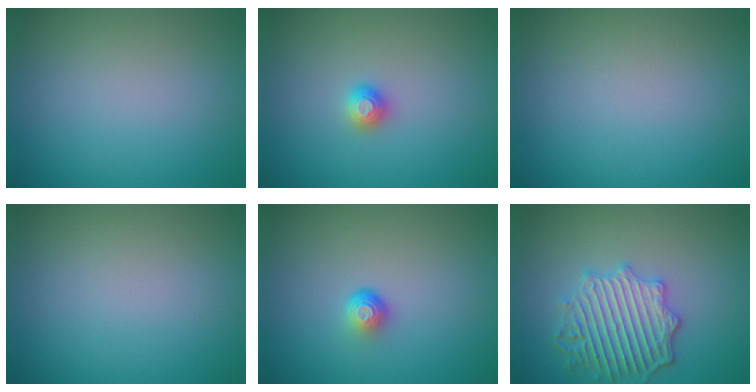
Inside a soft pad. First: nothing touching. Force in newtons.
{"total": 1.1, "press": 1.1, "slide": 0.1}
{"total": 0.0}
{"total": 0.0}
{"total": 1.7, "press": 1.1, "slide": 1.3}
{"total": 5.1, "press": 4.6, "slide": 2.3}